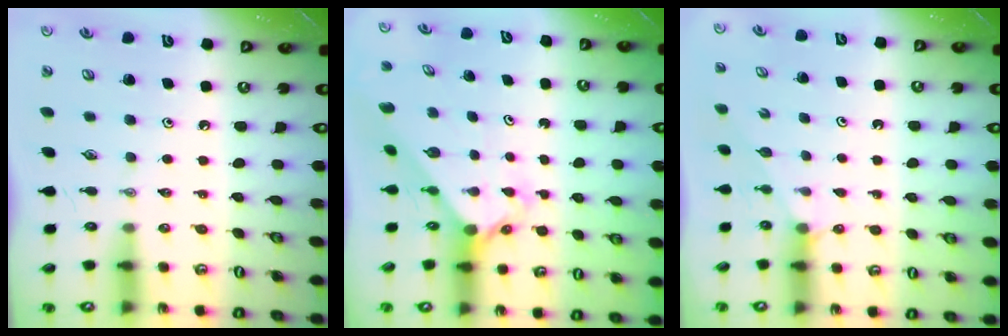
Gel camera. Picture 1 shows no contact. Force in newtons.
{"total": 2.4, "press": 2.4, "slide": 0.3}
{"total": 1.3, "press": 1.3, "slide": 0.3}